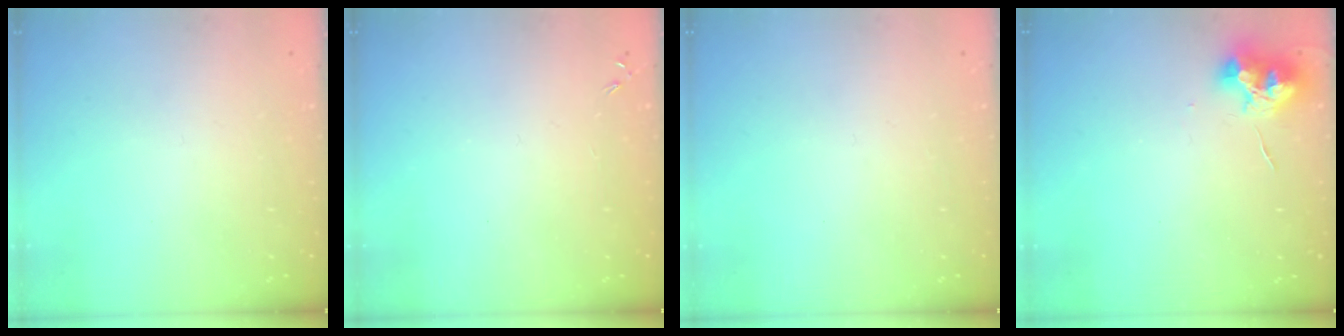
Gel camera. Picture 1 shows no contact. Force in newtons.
{"total": 0.0}
{"total": 0.0}
{"total": 11.3, "press": 11.3, "slide": 0.2}